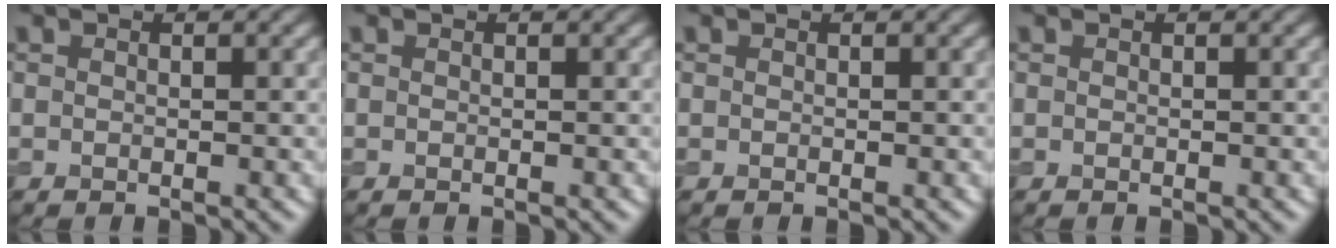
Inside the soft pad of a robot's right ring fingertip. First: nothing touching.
{"total": 0.0}
{"total": 0.0}
{"total": 0.0}